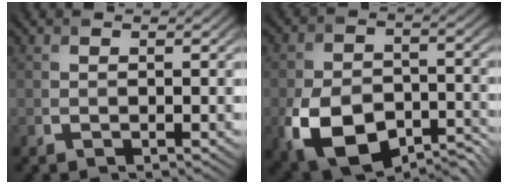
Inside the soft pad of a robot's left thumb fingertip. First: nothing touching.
{"total": 12.1, "force": [-5.3, 7.6, 7.8], "torque": [-0.174, -0.031, -0.085]}